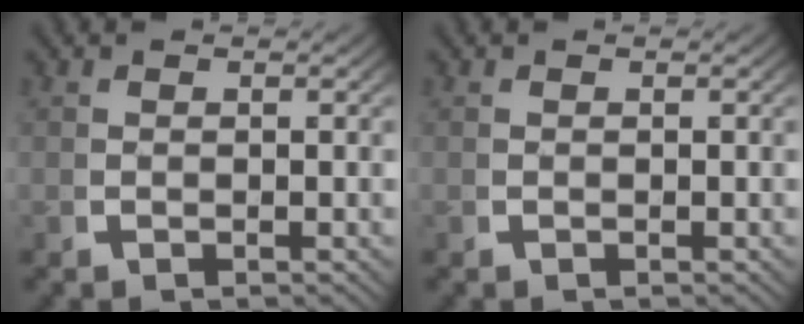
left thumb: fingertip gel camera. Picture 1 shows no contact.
{"total": 0.0}